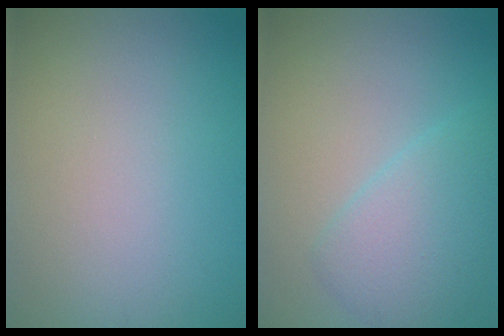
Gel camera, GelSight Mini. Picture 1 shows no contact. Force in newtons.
{"total": 4.0, "press": 4.0, "slide": 0.1}